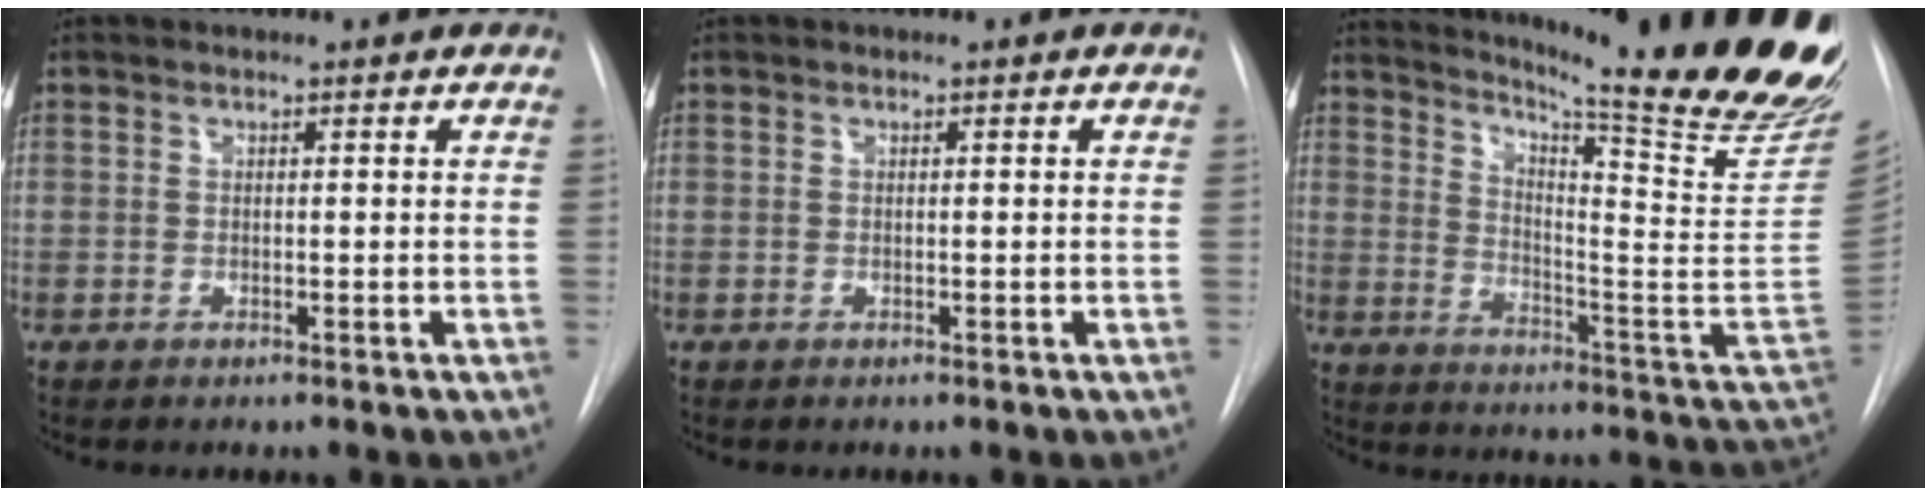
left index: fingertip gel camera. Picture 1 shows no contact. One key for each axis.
{"total": 0.0}
{"total": 29.7, "fx": 24.3, "fy": 0.6, "fz": 17.1, "tx": -0.224, "ty": -0.121, "tz": 0.314}